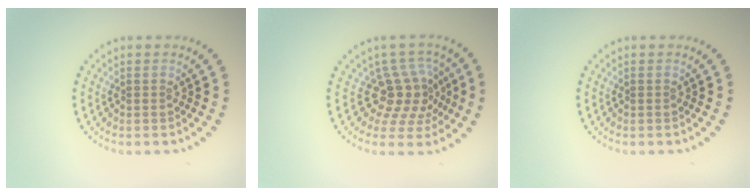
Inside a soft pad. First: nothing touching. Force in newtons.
{"total": 3.9, "press": 3.0, "slide": 2.5}
{"total": 0.0}